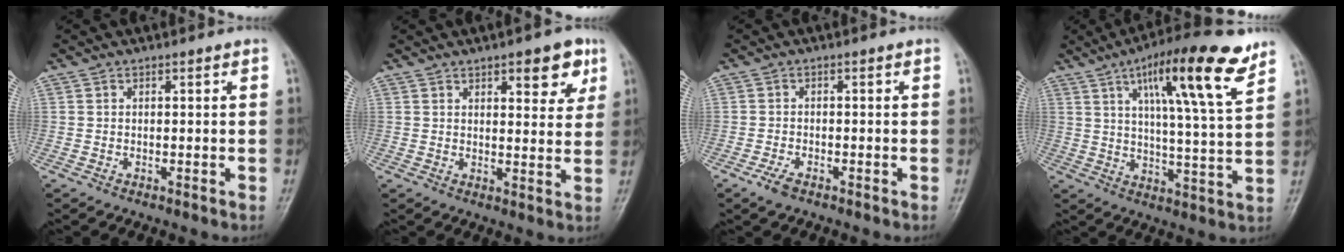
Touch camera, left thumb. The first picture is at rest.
{"total": 7.7, "force": [4.1, 3.2, 5.7], "torque": [-0.047, -0.018, 0.050]}
{"total": 2.4, "force": [-1.7, 1.0, 1.3], "torque": [-0.036, 0.005, -0.033]}
{"total": 17.4, "force": [9.6, 3.1, 14.2], "torque": [-0.209, -0.036, 0.151]}